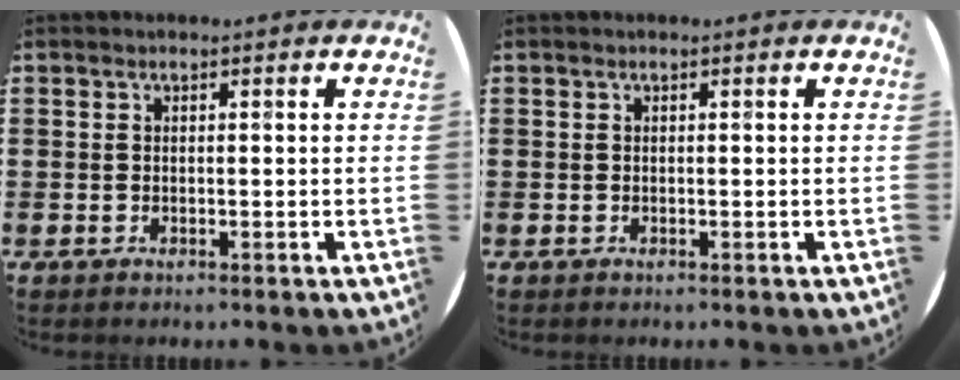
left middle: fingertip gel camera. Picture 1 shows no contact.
{"total": 0.0}